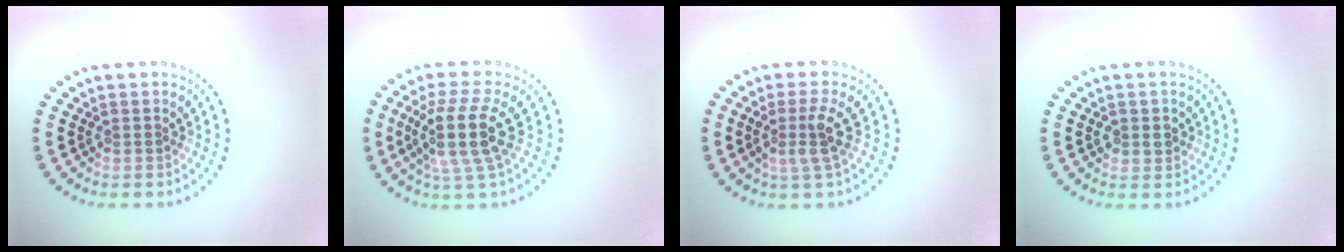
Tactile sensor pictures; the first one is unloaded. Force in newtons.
{"total": 4.8, "press": 3.9, "slide": 2.8}
{"total": 2.7, "press": 1.9, "slide": 1.9}
{"total": 1.5, "press": 1.4, "slide": 0.6}